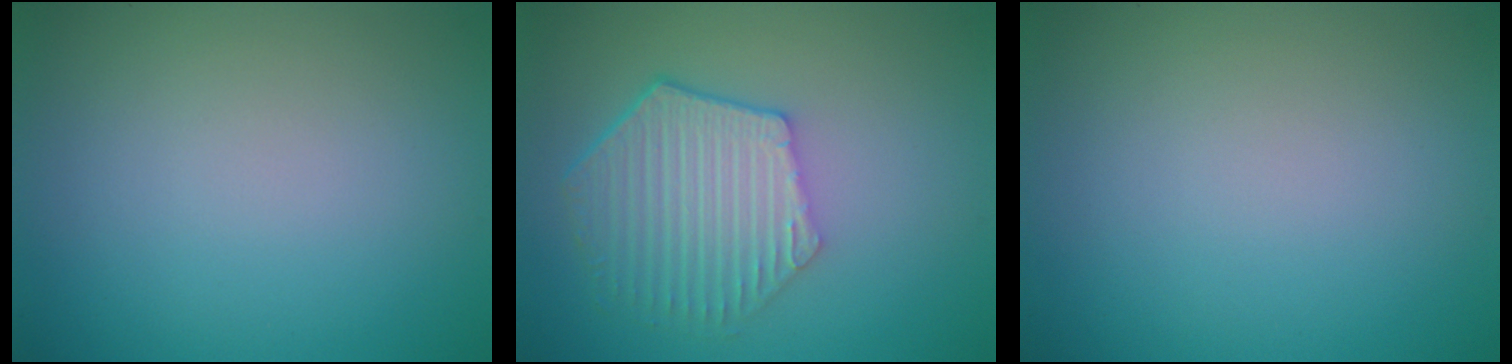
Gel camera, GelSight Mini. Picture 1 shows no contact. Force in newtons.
{"total": 6.1, "press": 4.7, "slide": 3.9}
{"total": 0.0}